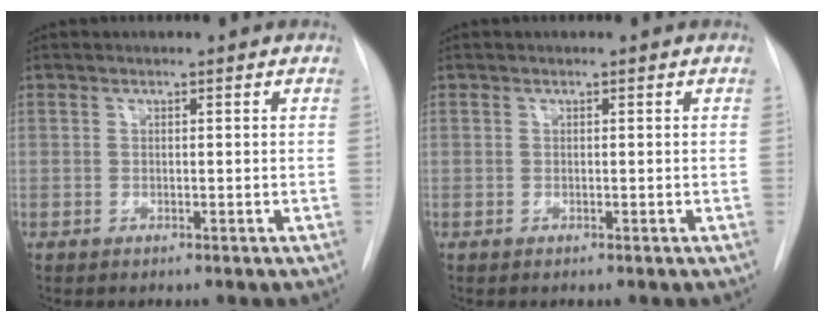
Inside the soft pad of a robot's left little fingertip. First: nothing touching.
{"total": 0.0}